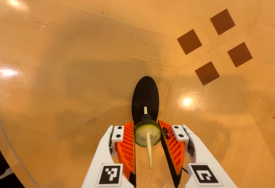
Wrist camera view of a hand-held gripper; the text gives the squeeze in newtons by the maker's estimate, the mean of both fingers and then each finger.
{"total": 12.0, "left": 11.9, "right": 12.1}